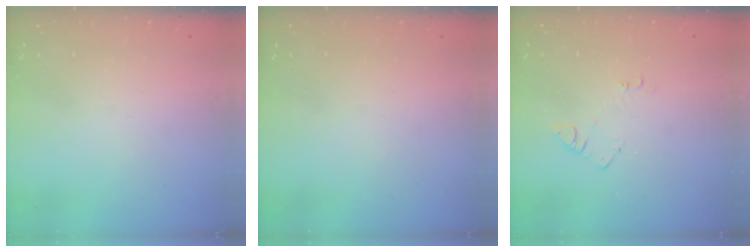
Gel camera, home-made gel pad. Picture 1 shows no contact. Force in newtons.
{"total": 0.0}
{"total": 6.3, "press": 6.3, "slide": 0.8}